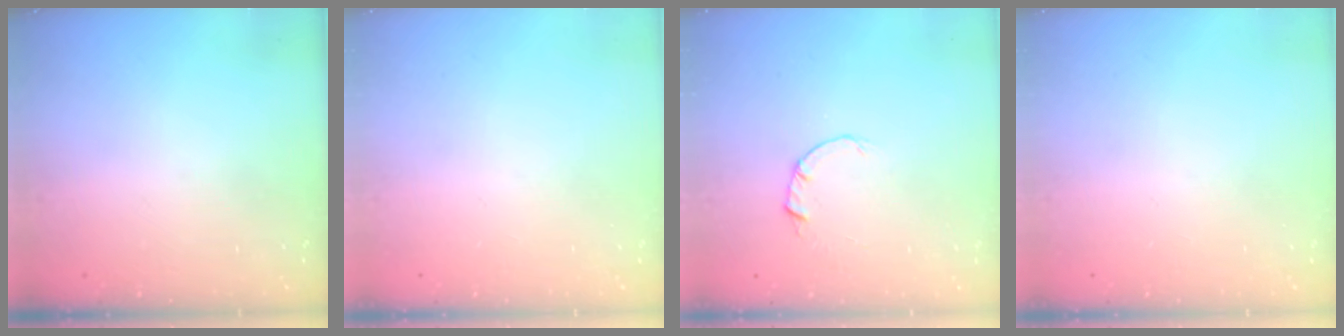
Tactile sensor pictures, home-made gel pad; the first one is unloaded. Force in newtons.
{"total": 0.0}
{"total": 2.0, "press": 2.0, "slide": 0.3}
{"total": 0.0}